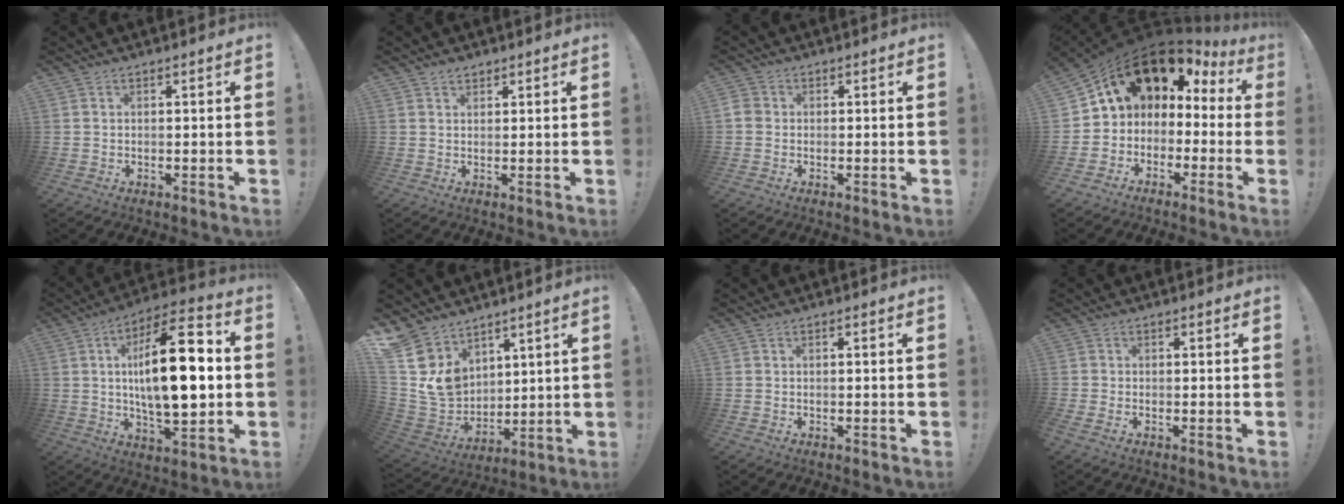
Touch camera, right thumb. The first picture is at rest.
{"total": 1.7, "force": [1.3, 0.9, 0.5], "torque": [0.003, -0.008, 0.023]}
{"total": 2.5, "force": [-0.4, 2.1, 1.3], "torque": [-0.029, 0.006, -0.009]}
{"total": 11.3, "force": [6.0, 7.5, 5.8], "torque": [-0.083, -0.044, 0.107]}
{"total": 21.9, "force": [1.4, 8.4, 20.2], "torque": [-0.334, -0.004, 0.011]}
{"total": 12.8, "force": [6.6, 10.3, 3.6], "torque": [-0.081, -0.062, 0.137]}
{"total": 0.6, "force": [-0.4, 0.0, 0.3], "torque": [-0.005, -0.001, -0.008]}
{"total": 0.9, "force": [-0.2, -0.1, 0.9], "torque": [-0.014, -0.004, -0.004]}